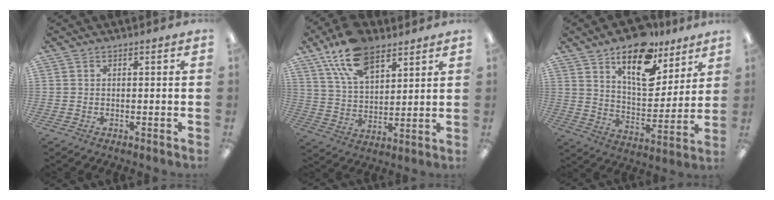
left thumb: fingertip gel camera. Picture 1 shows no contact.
{"total": 14.8, "force": [9.5, 7.7, 8.4], "torque": [-0.158, -0.030, 0.177]}
{"total": 17.6, "force": [11.8, 8.5, 10.0], "torque": [-0.145, -0.065, 0.203]}